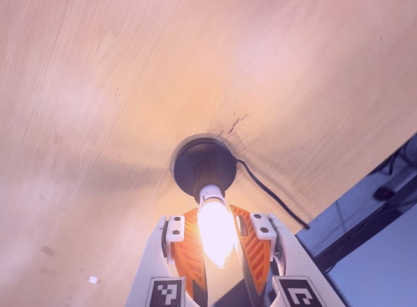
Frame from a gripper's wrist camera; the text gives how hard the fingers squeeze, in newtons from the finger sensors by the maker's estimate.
{"total": 11.8, "left": 10.4, "right": 13.1}